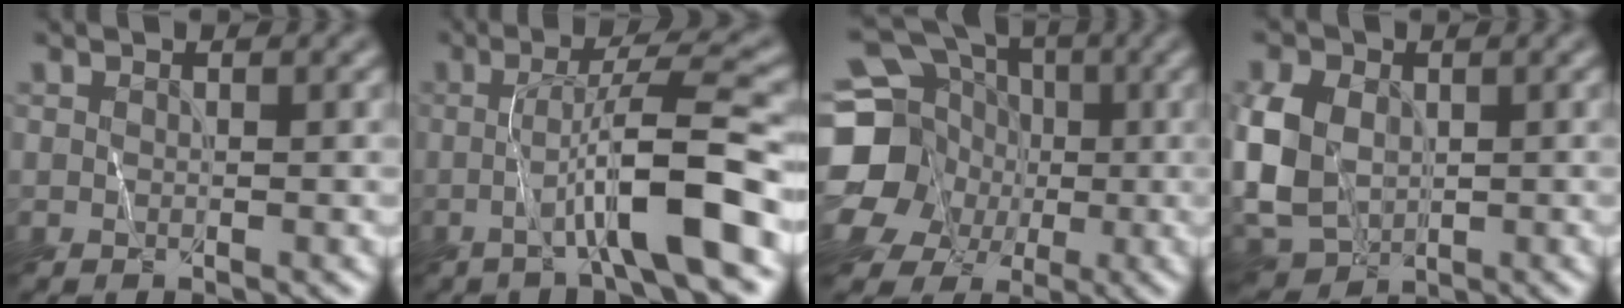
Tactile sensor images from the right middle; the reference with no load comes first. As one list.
[{"total": 7.6, "force": [-2.0, 0.8, 7.2], "torque": [-0.115, 0.013, -0.039]}, {"total": 18.5, "force": [0.1, 17.3, 6.6], "torque": [-0.177, -0.002, -0.039]}, {"total": 7.9, "force": [0.1, 5.9, 5.3], "torque": [-0.131, -0.001, -0.009]}]